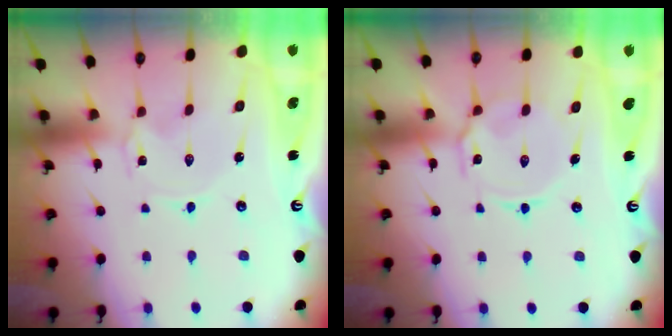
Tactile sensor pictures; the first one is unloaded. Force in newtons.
{"total": 8.0, "press": 7.9, "slide": 0.6}